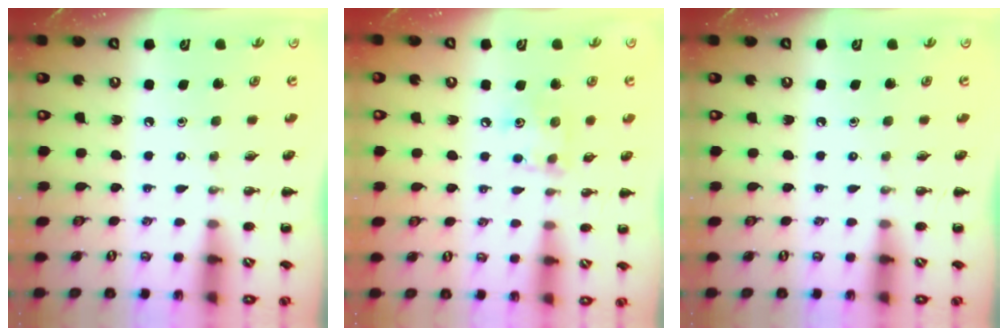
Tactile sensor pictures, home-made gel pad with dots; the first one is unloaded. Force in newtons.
{"total": 7.0, "press": 7.0, "slide": 0.7}
{"total": 0.0}